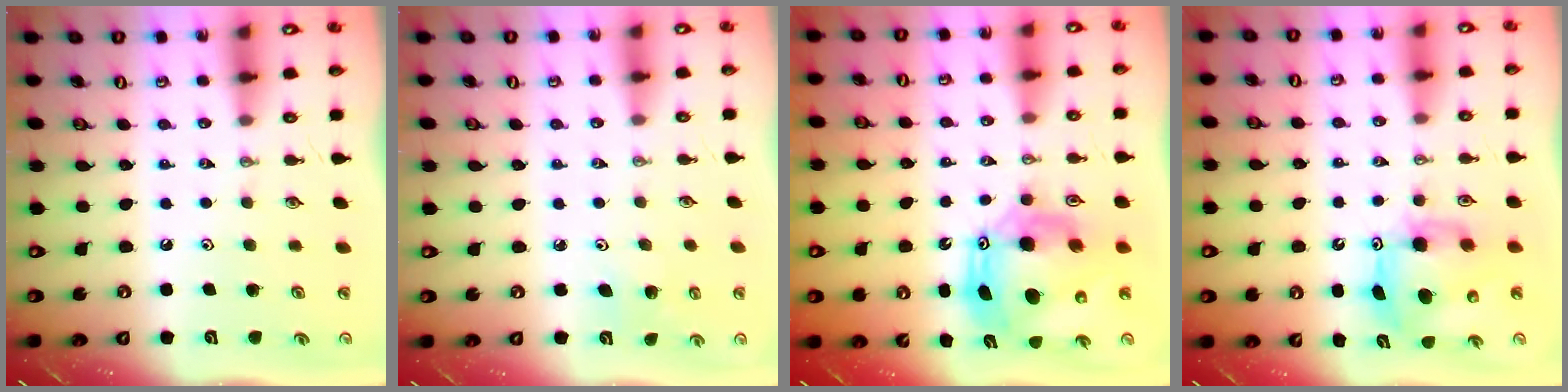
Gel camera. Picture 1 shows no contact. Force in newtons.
{"total": 3.8, "press": 3.8, "slide": 0.3}
{"total": 14.7, "press": 14.6, "slide": 1.6}
{"total": 9.4, "press": 9.4, "slide": 0.5}